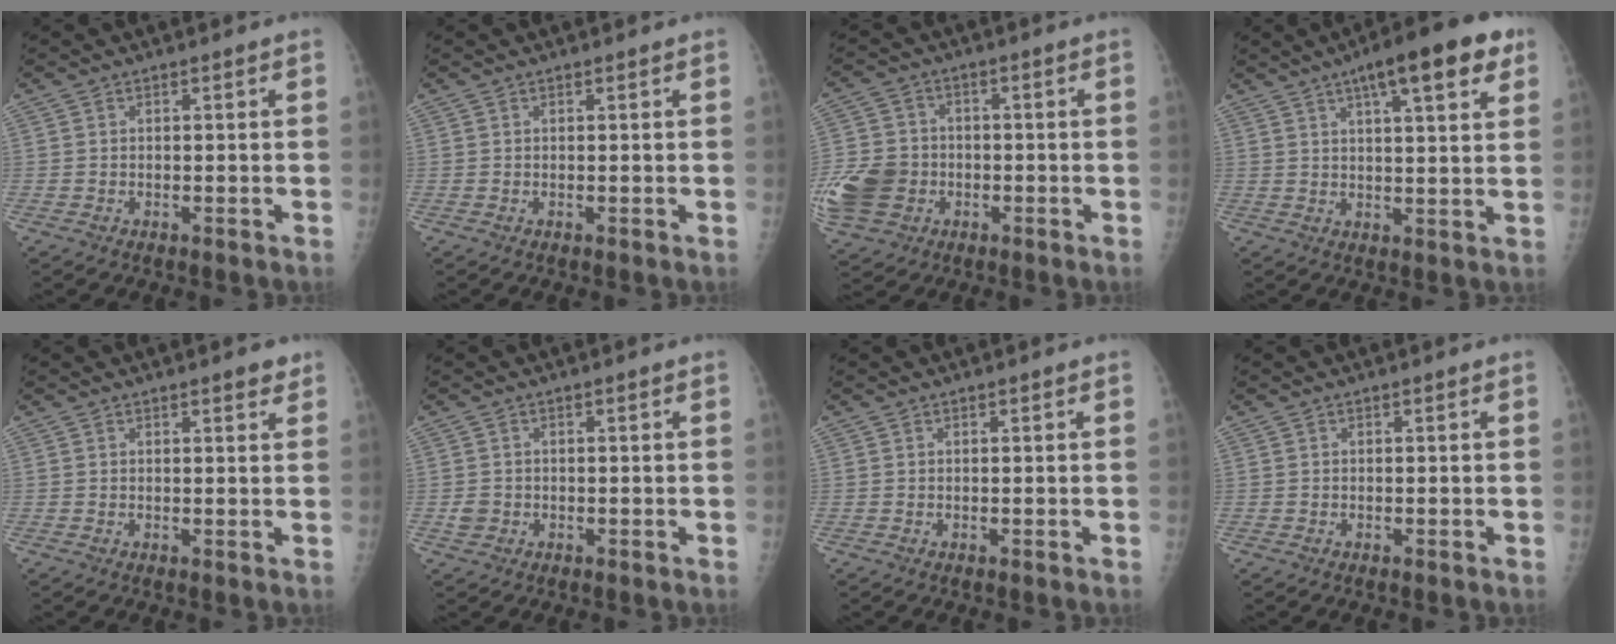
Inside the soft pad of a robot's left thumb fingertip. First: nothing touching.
{"total": 0.0}
{"total": 13.0, "force": [-3.4, 10.7, 6.6], "torque": [-0.132, 0.009, -0.059]}
{"total": 14.0, "force": [7.4, 3.7, 11.4], "torque": [-0.144, -0.008, 0.100]}
{"total": 2.1, "force": [1.4, 0.6, 1.3], "torque": [-0.012, -0.006, 0.017]}
{"total": 1.8, "force": [-0.5, 1.7, 0.6], "torque": [-0.010, 0.005, -0.008]}
{"total": 0.0}
{"total": 0.0}